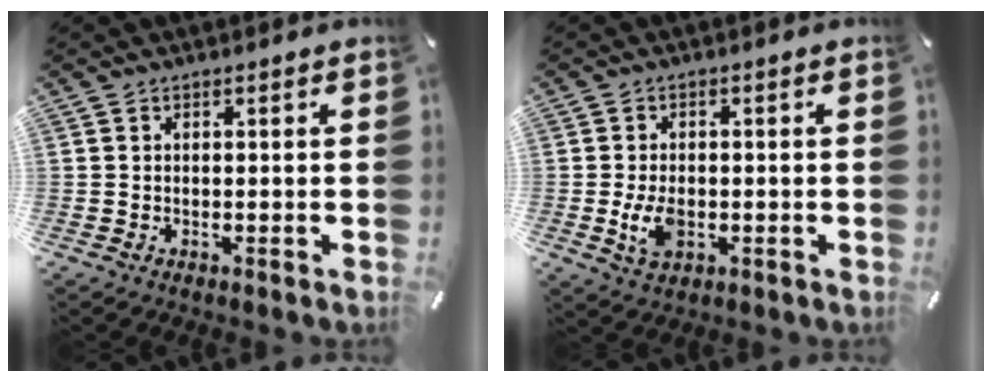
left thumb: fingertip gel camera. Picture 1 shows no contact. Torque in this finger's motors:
{"motor_torque": [0.36, 0.80, 0.65, 0.22, 0.03]}